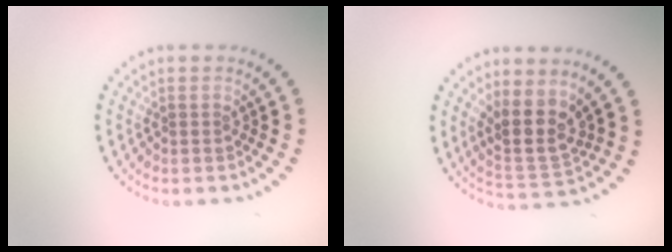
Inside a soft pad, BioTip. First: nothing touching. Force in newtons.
{"total": 3.8, "press": 3.1, "slide": 2.2}